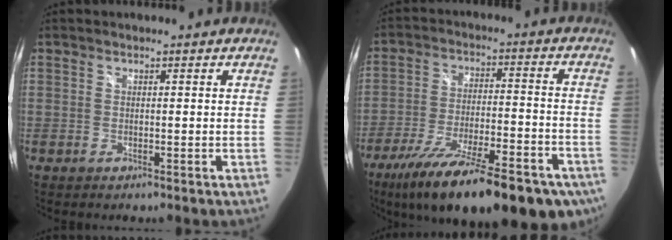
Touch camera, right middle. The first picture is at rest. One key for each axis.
{"total": 27.1, "fx": -18.9, "fy": 8.1, "fz": 17.6, "tx": -0.302, "ty": -0.057, "tz": -0.271}